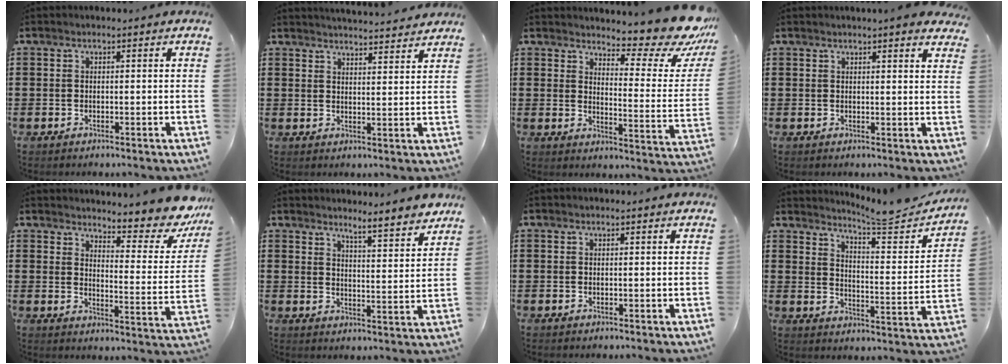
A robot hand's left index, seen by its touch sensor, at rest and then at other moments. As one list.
[{"total": 3.5, "force": [3.5, -0.3, 0.1], "torque": [-0.011, -0.018, 0.063]}, {"total": 9.9, "force": [8.7, 1.6, 4.5], "torque": [-0.066, -0.070, 0.146]}, {"total": 2.1, "force": [2.0, -0.2, 0.7], "torque": [-0.010, -0.007, 0.036]}, {"total": 6.9, "force": [6.4, 0.6, 2.5], "torque": [-0.046, -0.056, 0.108]}, {"total": 4.8, "force": [4.6, -0.5, 1.2], "torque": [-0.034, -0.033, 0.076]}, {"total": 0.0}, {"total": 5.9, "force": [5.4, -0.3, 2.4], "torque": [-0.055, -0.042, 0.083]}]